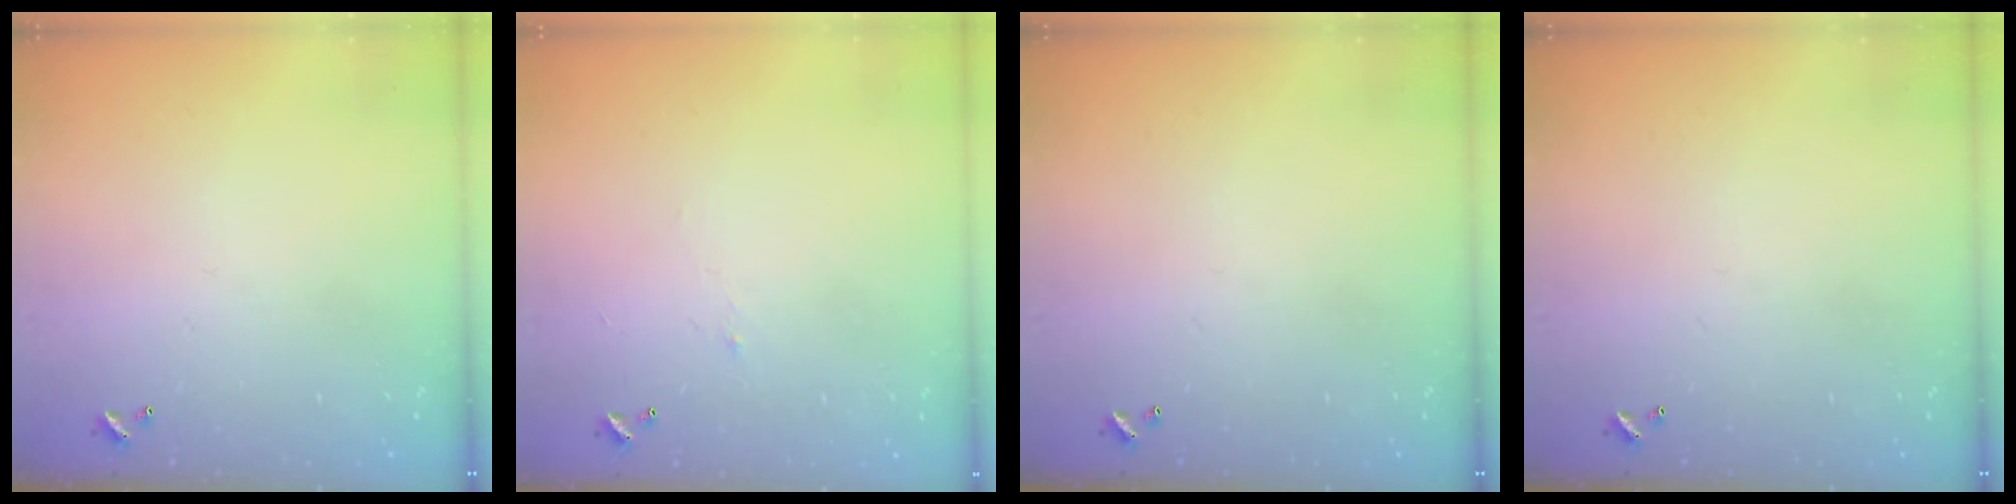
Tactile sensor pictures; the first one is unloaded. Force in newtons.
{"total": 0.8, "press": 0.6, "slide": 0.6}
{"total": 0.0}
{"total": 0.0}